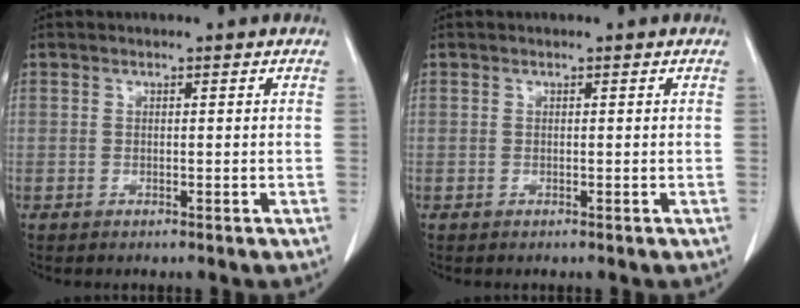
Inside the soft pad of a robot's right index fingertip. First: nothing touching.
{"total": 0.0}